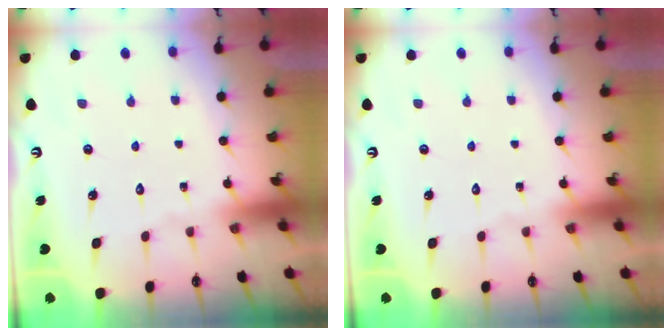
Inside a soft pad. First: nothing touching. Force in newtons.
{"total": 0.0}